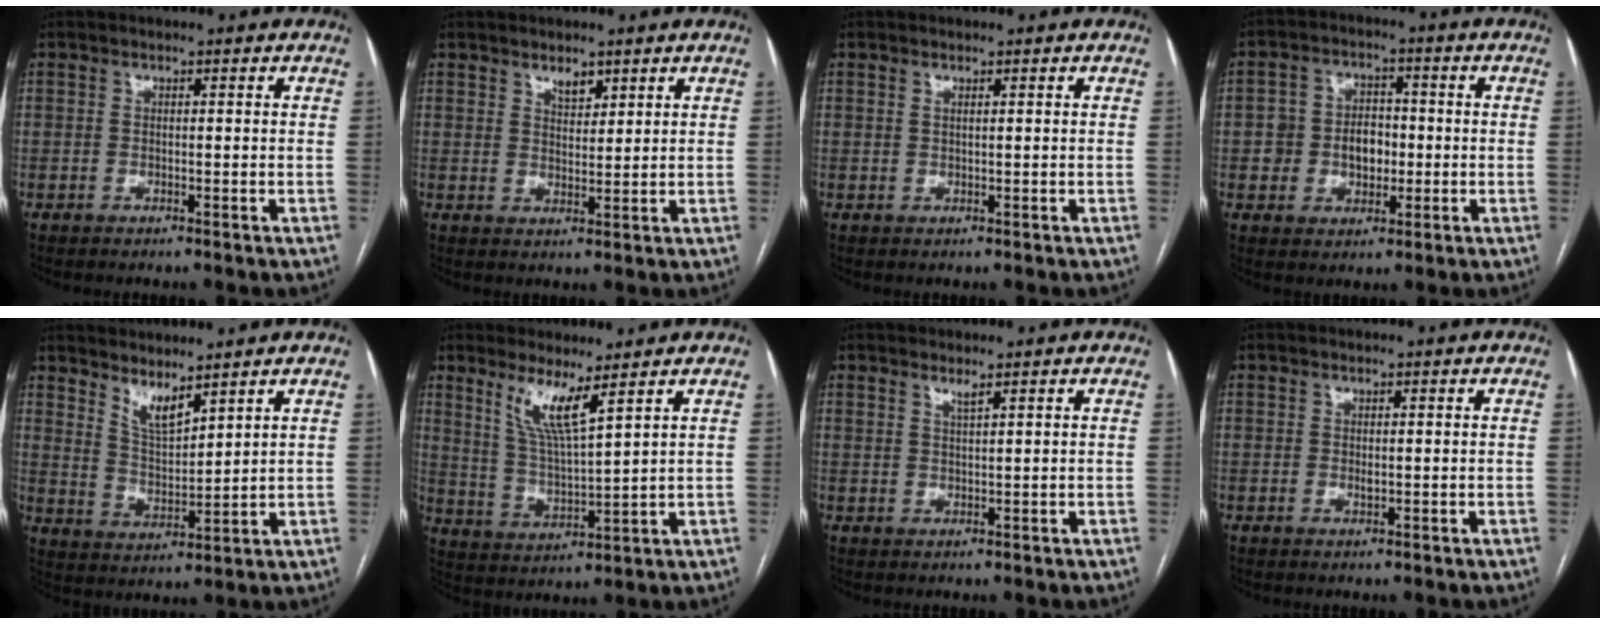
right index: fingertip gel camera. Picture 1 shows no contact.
{"total": 2.8, "force": [2.1, 1.3, 1.2], "torque": [-0.026, -0.004, 0.043]}
{"total": 0.5, "force": [0.4, 0.0, 0.4], "torque": [-0.011, -0.003, 0.008]}
{"total": 6.7, "force": [-0.6, 5.2, 4.1], "torque": [-0.073, 0.024, -0.002]}
{"total": 5.2, "force": [4.3, 0.9, 2.7], "torque": [-0.059, -0.015, 0.092]}
{"total": 7.1, "force": [4.6, 0.0, 5.5], "torque": [-0.112, -0.016, 0.094]}
{"total": 1.3, "force": [1.1, -0.2, 0.5], "torque": [-0.017, -0.006, 0.025]}
{"total": 0.6, "force": [0.3, 0.3, 0.5], "torque": [-0.014, -0.002, 0.009]}